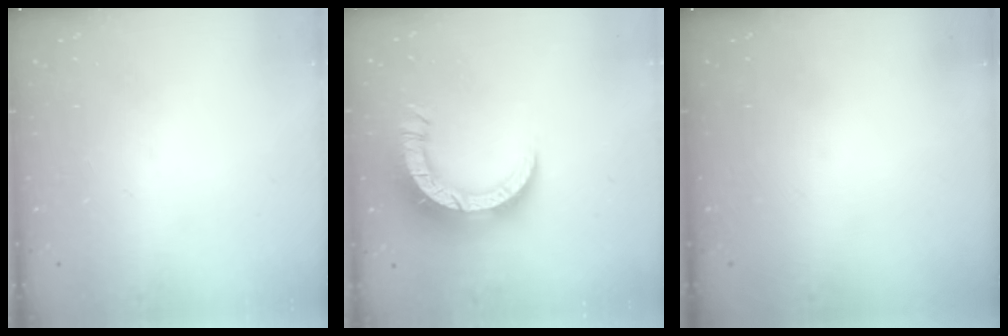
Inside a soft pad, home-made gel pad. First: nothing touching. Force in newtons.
{"total": 14.4, "press": 14.3, "slide": 1.5}
{"total": 0.0}